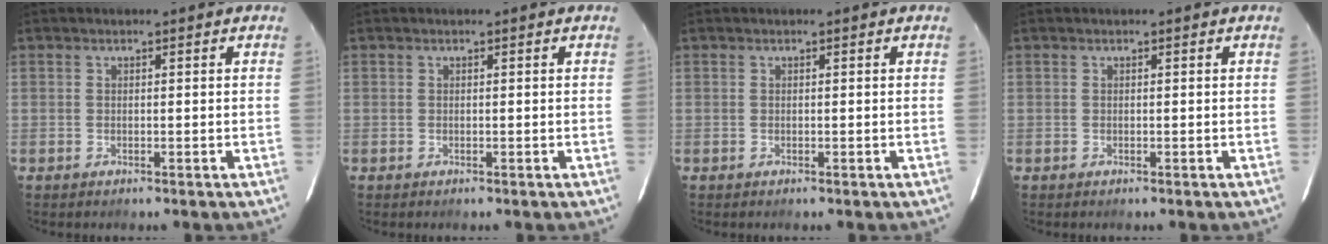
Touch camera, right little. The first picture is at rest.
{"total": 0.0}
{"total": 0.0}
{"total": 0.0}